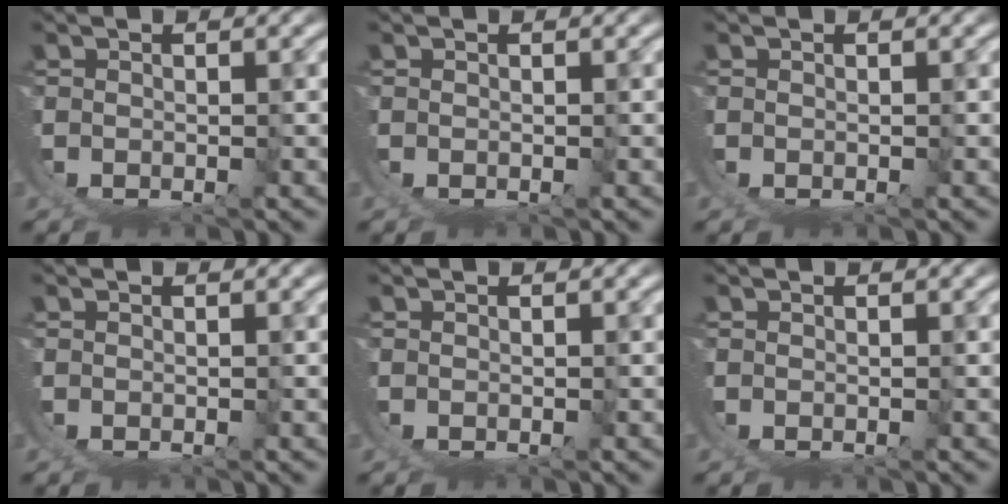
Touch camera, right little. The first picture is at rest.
{"total": 0.0}
{"total": 0.0}
{"total": 0.0}
{"total": 0.0}
{"total": 0.0}